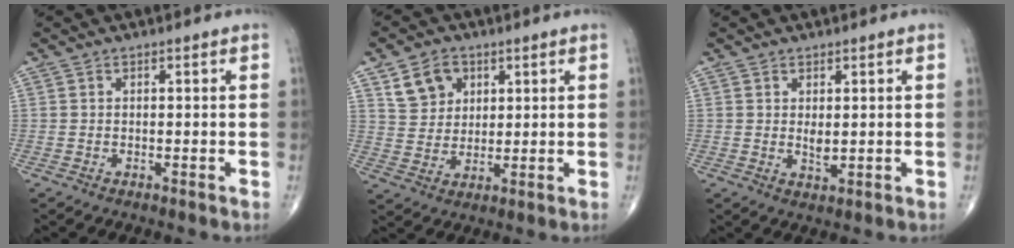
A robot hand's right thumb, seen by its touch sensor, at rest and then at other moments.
{"total": 7.7, "force": [3.6, 6.0, 3.2], "torque": [-0.031, -0.015, 0.069]}
{"total": 2.4, "force": [0.4, 1.2, 2.1], "torque": [-0.033, -0.009, 0.011]}